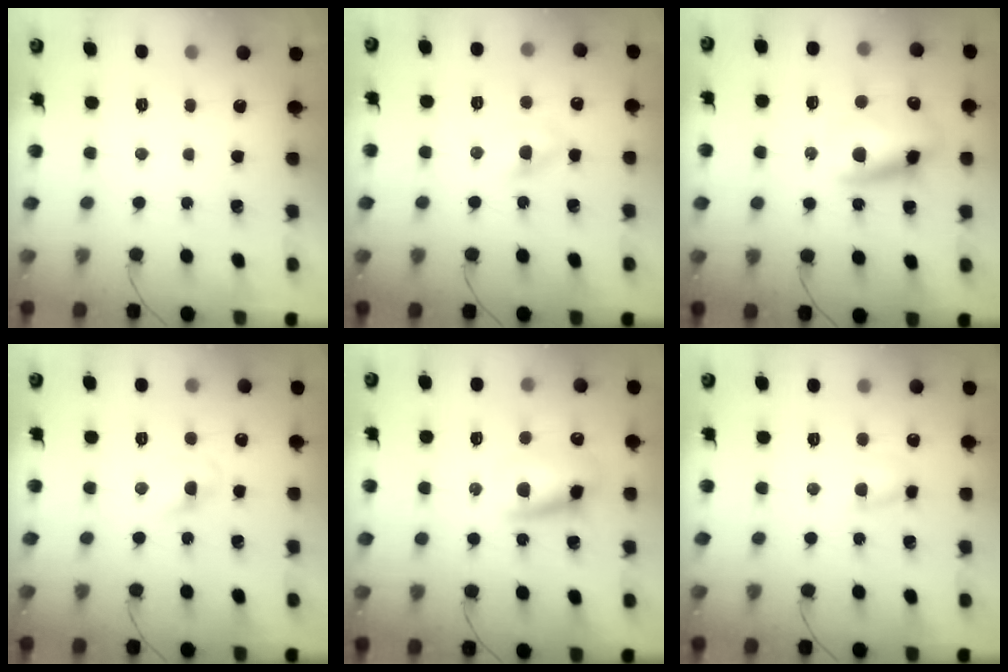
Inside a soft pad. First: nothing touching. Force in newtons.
{"total": 3.9, "press": 3.6, "slide": 1.4}
{"total": 12.7, "press": 12.4, "slide": 2.8}
{"total": 4.0, "press": 3.7, "slide": 1.5}
{"total": 11.2, "press": 11.0, "slide": 2.2}
{"total": 5.3, "press": 5.2, "slide": 0.5}